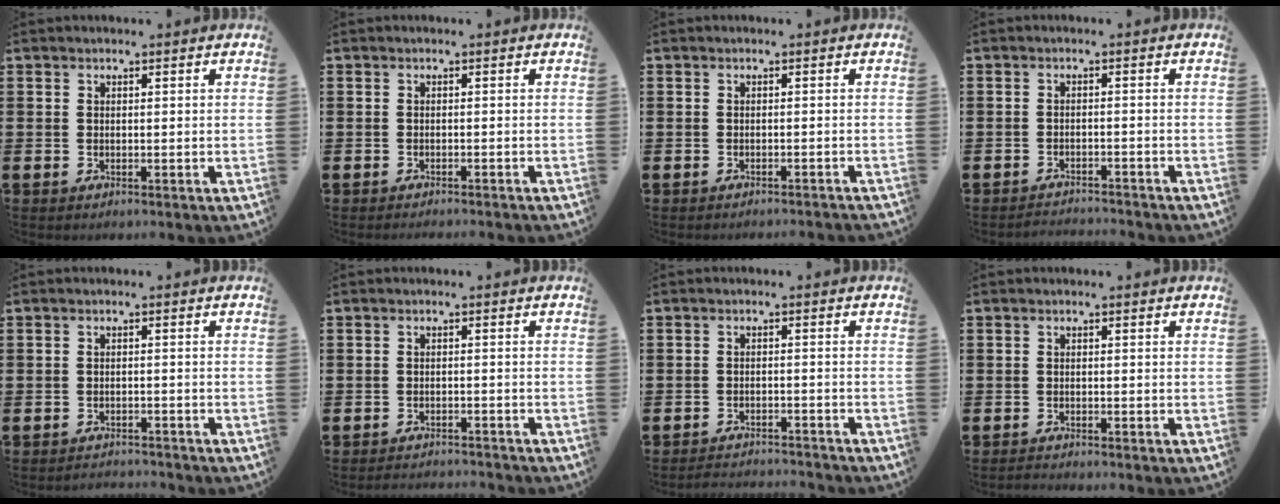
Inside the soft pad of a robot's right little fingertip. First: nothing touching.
{"total": 0.6, "force": [-0.6, -0.1, 0.0], "torque": [0.000, -0.001, -0.013]}
{"total": 0.7, "force": [-0.7, -0.1, 0.0], "torque": [0.001, 0.000, -0.015]}
{"total": 1.7, "force": [-1.7, -0.1, -0.2], "torque": [-0.002, 0.005, -0.037]}
{"total": 1.3, "force": [-1.3, 0.0, -0.1], "torque": [-0.002, 0.003, -0.028]}
{"total": 1.5, "force": [-1.5, 0.0, -0.1], "torque": [-0.003, 0.004, -0.031]}
{"total": 2.0, "force": [-2.0, -0.1, -0.1], "torque": [-0.003, 0.005, -0.042]}
{"total": 0.6, "force": [-0.6, 0.0, 0.0], "torque": [-0.001, -0.002, -0.011]}